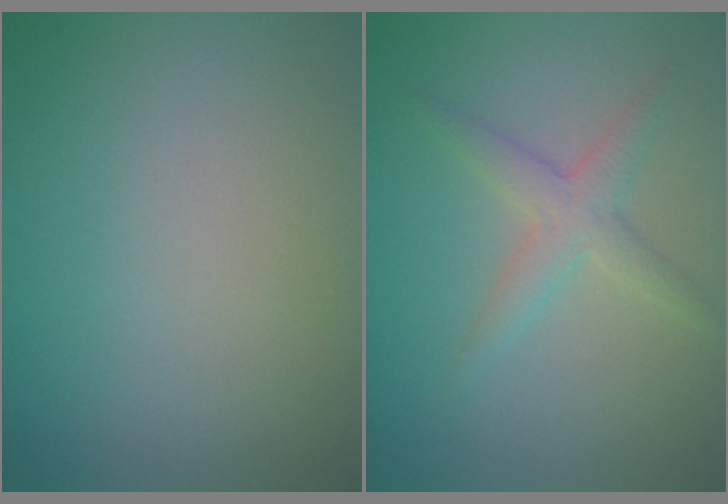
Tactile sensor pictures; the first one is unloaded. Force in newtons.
{"total": 2.4, "press": 2.4, "slide": 0.1}